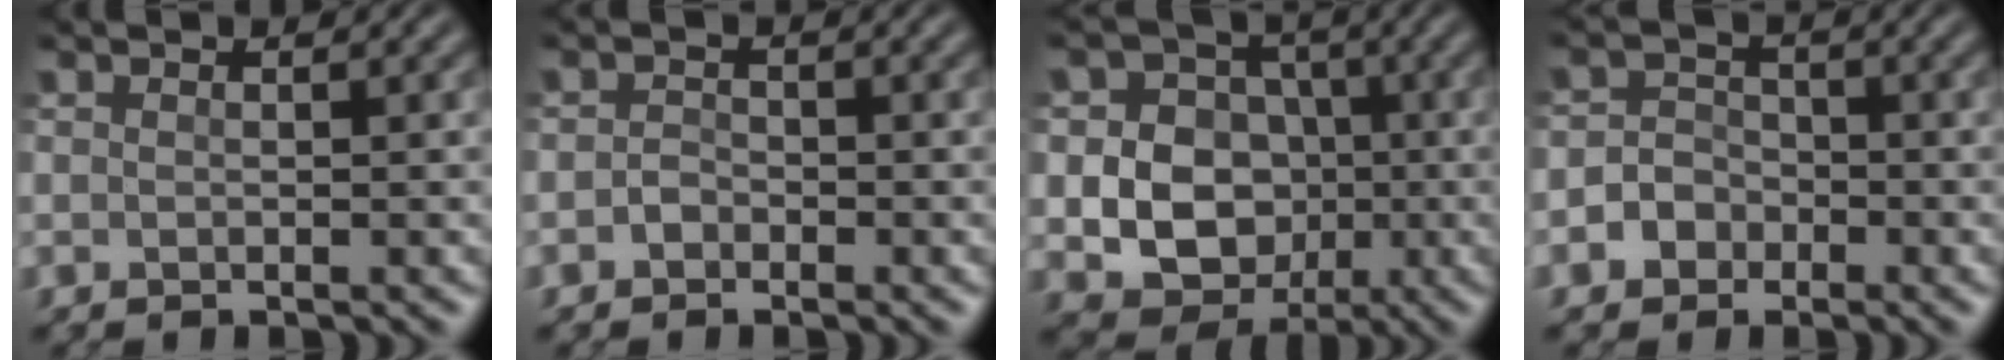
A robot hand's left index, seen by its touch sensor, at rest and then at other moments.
{"total": 0.8, "force": [-0.4, 0.7, 0.2], "torque": [-0.003, 0.006, -0.010]}
{"total": 9.6, "force": [-0.4, 8.9, 3.7], "torque": [-0.062, 0.020, -0.026]}
{"total": 2.4, "force": [-0.9, 2.2, 0.4], "torque": [0.018, 0.012, -0.027]}